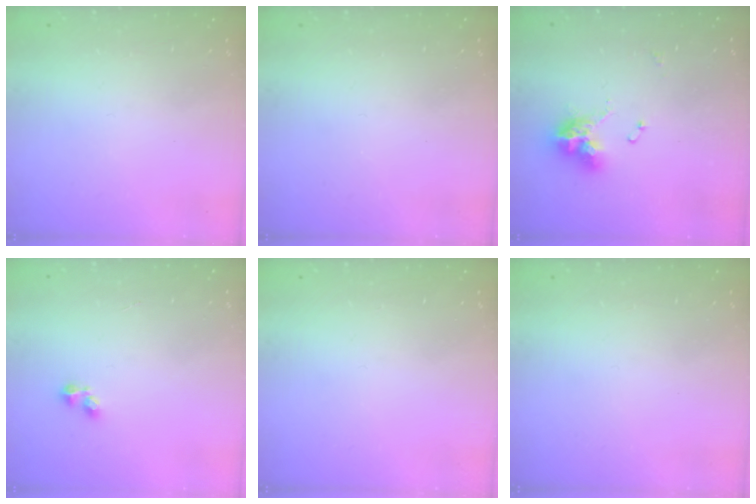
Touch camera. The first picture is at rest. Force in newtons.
{"total": 0.0}
{"total": 11.3, "press": 11.2, "slide": 1.0}
{"total": 2.2, "press": 2.1, "slide": 0.6}
{"total": 0.0}
{"total": 0.0}